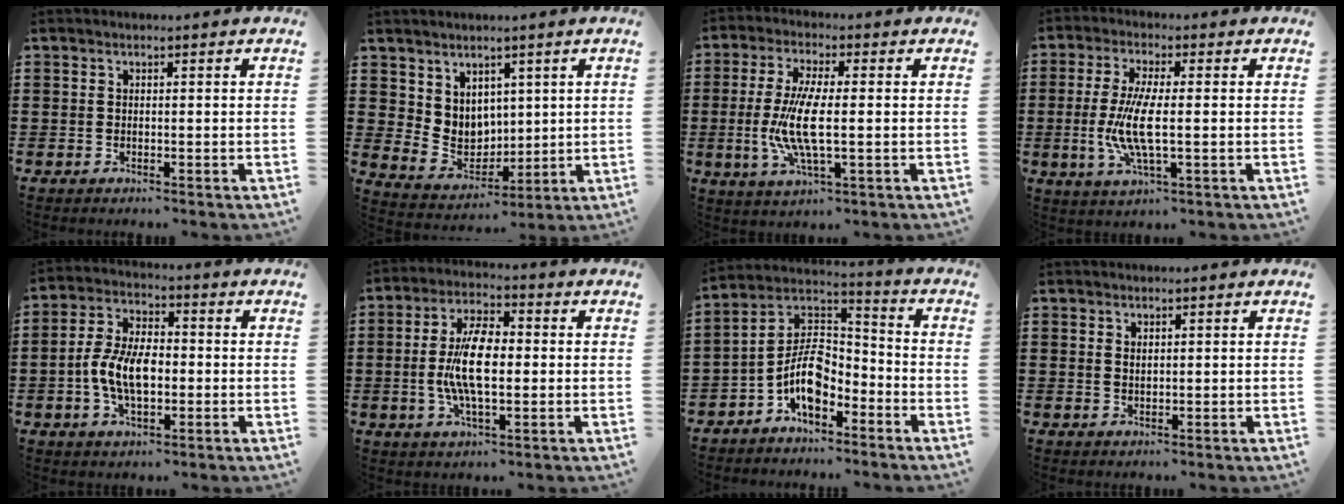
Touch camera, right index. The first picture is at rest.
{"total": 5.9, "force": [3.5, 4.6, 1.1], "torque": [-0.041, -0.017, 0.069]}
{"total": 8.8, "force": [-0.9, 2.3, 8.5], "torque": [-0.183, -0.015, -0.023]}
{"total": 7.9, "force": [-1.0, 1.9, 7.6], "torque": [-0.167, -0.017, -0.025]}
{"total": 8.0, "force": [-1.4, 4.3, 6.7], "torque": [-0.154, -0.001, -0.032]}
{"total": 9.4, "force": [-0.5, 3.7, 8.7], "torque": [-0.182, 0.000, -0.014]}
{"total": 8.9, "force": [-4.2, 4.8, 6.2], "torque": [-0.145, -0.007, -0.087]}
{"total": 0.8, "force": [0.6, 0.4, 0.3], "torque": [-0.006, 0.003, 0.011]}